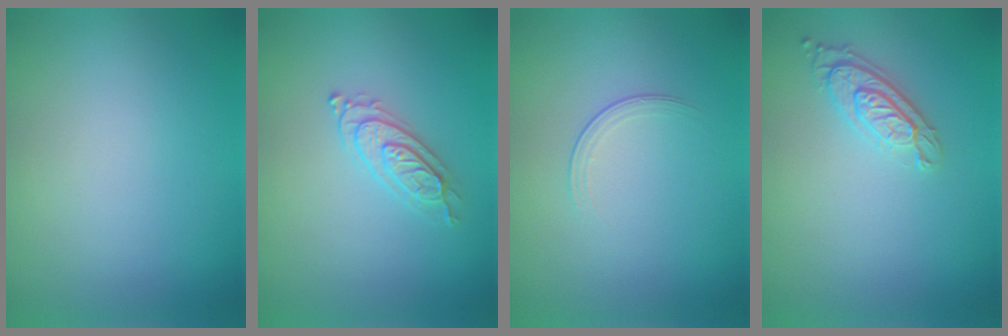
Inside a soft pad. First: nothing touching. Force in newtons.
{"total": 2.2, "press": 2.2, "slide": 0.5}
{"total": 1.3, "press": 0.5, "slide": 1.2}
{"total": 3.0, "press": 2.3, "slide": 1.9}